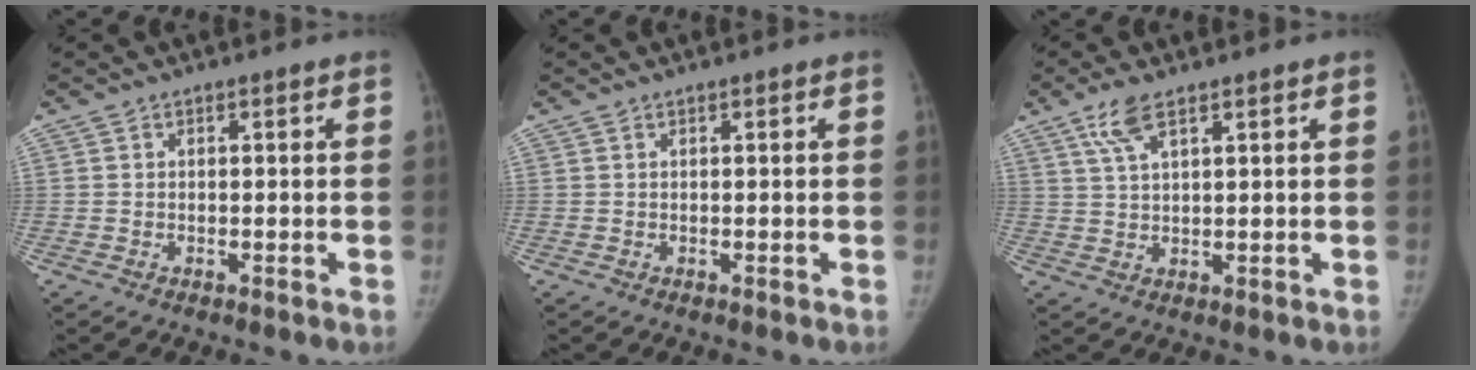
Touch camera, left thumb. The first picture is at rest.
{"total": 0.0}
{"total": 5.0, "force": [3.1, 1.7, 3.5], "torque": [-0.073, -0.003, 0.066]}